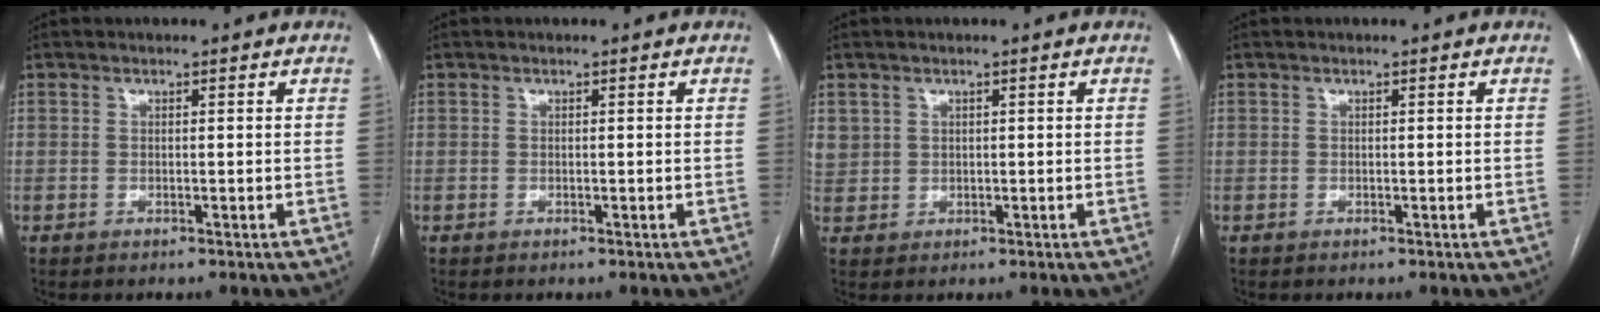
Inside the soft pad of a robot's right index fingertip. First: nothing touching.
{"total": 0.0}
{"total": 3.1, "force": [1.4, 2.7, 0.5], "torque": [-0.006, 0.010, 0.033]}
{"total": 0.0}